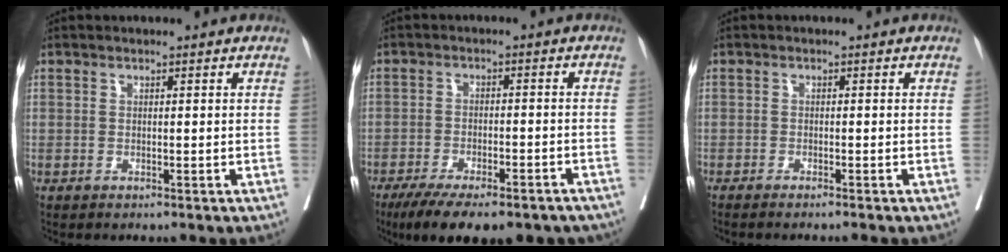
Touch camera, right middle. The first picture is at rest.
{"total": 18.1, "force": [-14.0, 5.5, 10.0], "torque": [-0.146, -0.014, -0.190]}
{"total": 4.7, "force": [-4.1, -0.5, 2.3], "torque": [-0.014, -0.002, -0.055]}